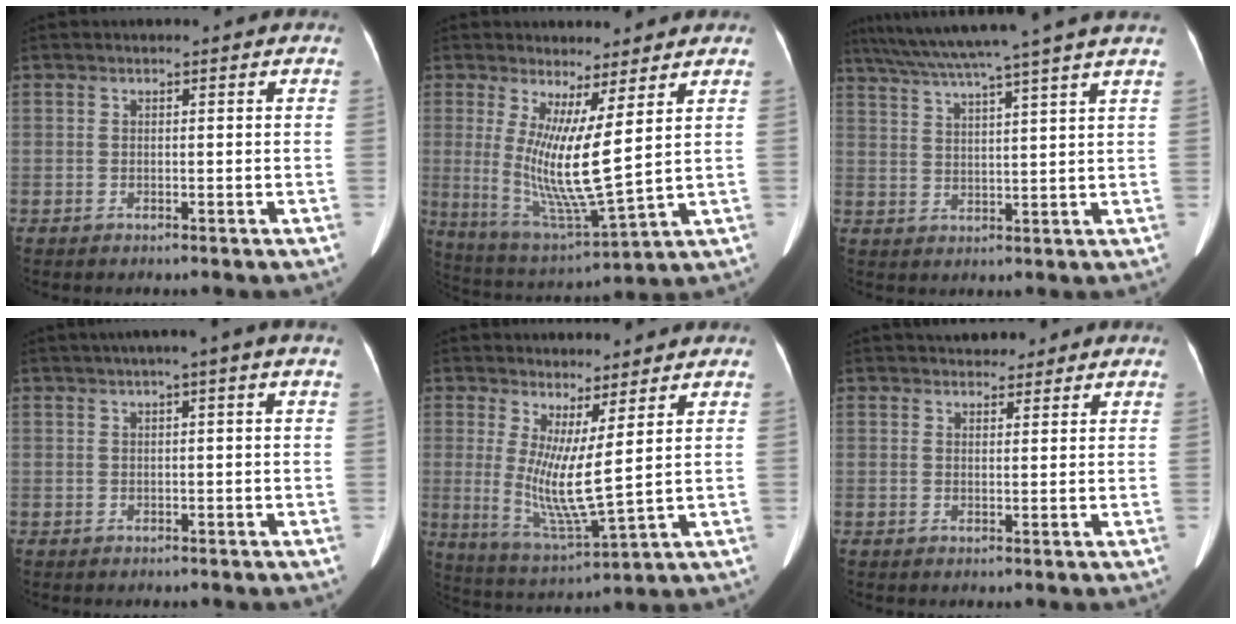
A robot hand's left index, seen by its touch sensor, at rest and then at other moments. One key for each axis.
{"total": 10.9, "fx": 2.3, "fy": 0.3, "fz": 10.7, "tx": -0.214, "ty": -0.038, "tz": 0.050}
{"total": 15.8, "fx": 13.3, "fy": -2.2, "fz": 8.2, "tx": -0.144, "ty": 0.006, "tz": 0.186}
{"total": 2.5, "fx": 1.2, "fy": -0.3, "fz": 2.3, "tx": -0.038, "ty": 0.018, "tz": 0.019}
{"total": 8.5, "fx": 1.8, "fy": 0.2, "fz": 8.3, "tx": -0.170, "ty": -0.038, "tz": 0.041}
{"total": 5.4, "fx": 4.6, "fy": 2.2, "fz": 1.8, "tx": -0.011, "ty": 0.015, "tz": 0.061}